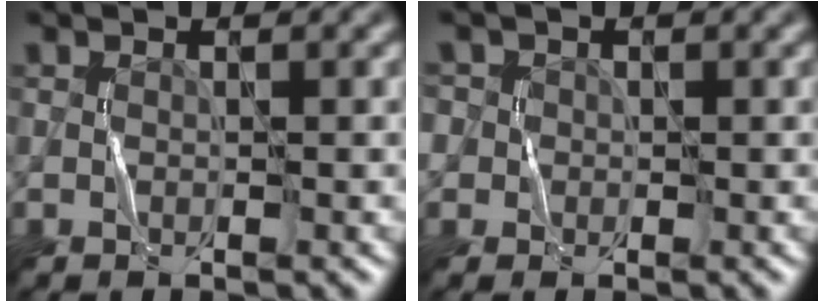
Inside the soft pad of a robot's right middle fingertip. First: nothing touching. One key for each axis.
{"total": 2.7, "fx": 0.7, "fy": 2.5, "fz": 0.7, "tx": -0.002, "ty": 0.012, "tz": -0.002}